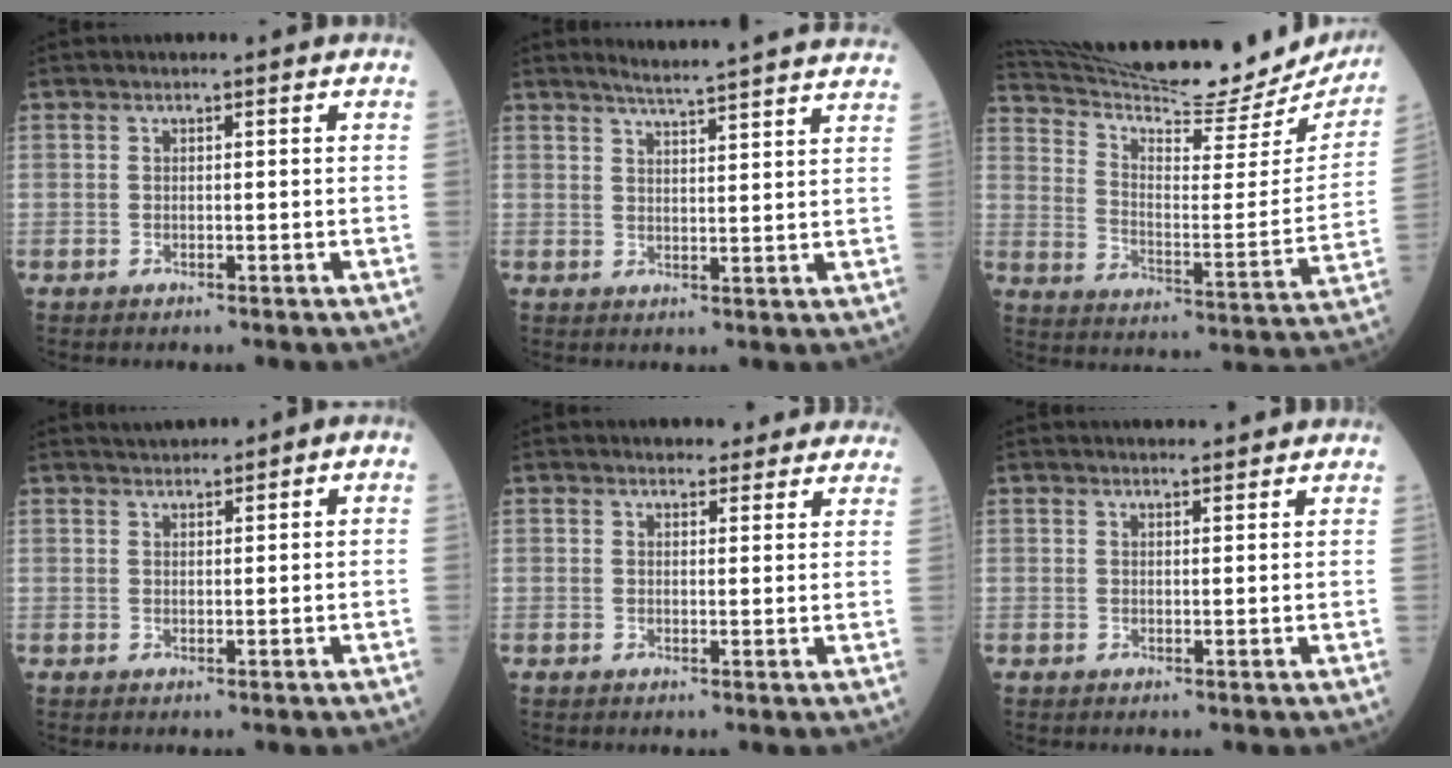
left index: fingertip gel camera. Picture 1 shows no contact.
{"total": 14.6, "force": [13.8, -0.6, 4.8], "torque": [-0.073, -0.028, 0.163]}
{"total": 27.1, "force": [25.2, 4.2, 9.0], "torque": [-0.155, -0.067, 0.338]}
{"total": 2.1, "force": [1.4, 0.8, 1.3], "torque": [-0.029, 0.021, 0.028]}
{"total": 5.8, "force": [5.2, 2.1, 1.1], "torque": [0.003, 0.009, 0.050]}
{"total": 4.4, "force": [4.2, 0.9, 1.2], "torque": [-0.012, 0.020, 0.051]}